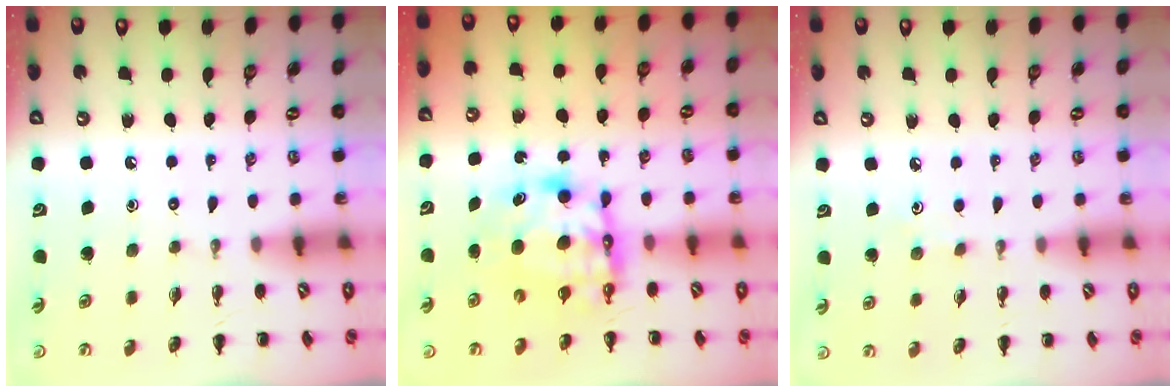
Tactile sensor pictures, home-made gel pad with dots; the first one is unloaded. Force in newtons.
{"total": 7.6, "press": 7.4, "slide": 1.4}
{"total": 3.1, "press": 2.9, "slide": 1.0}